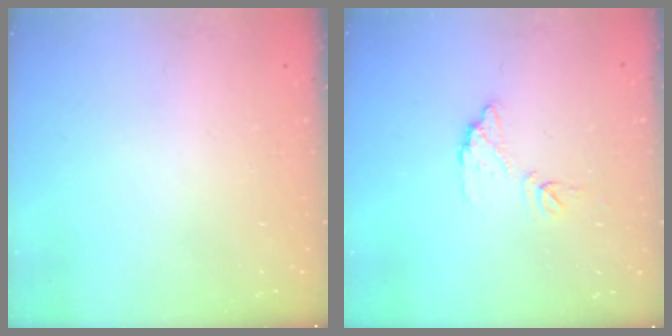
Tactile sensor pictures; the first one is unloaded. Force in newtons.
{"total": 7.2, "press": 7.2, "slide": 0.3}